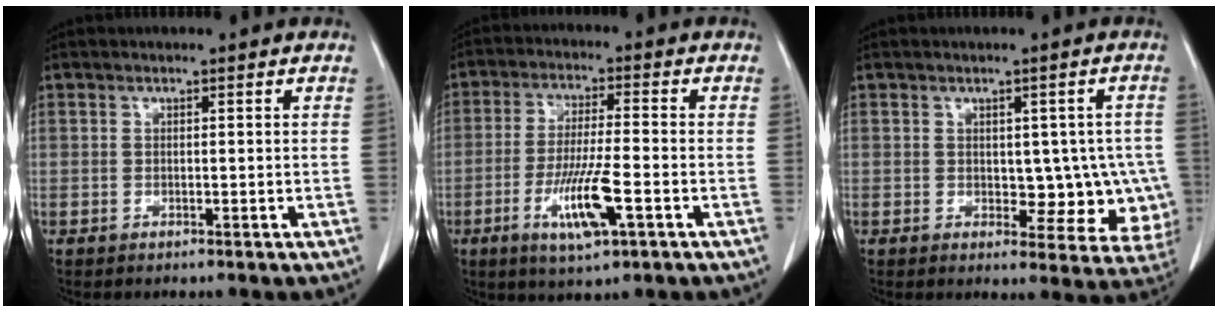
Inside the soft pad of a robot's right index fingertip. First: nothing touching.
{"total": 9.4, "force": [-3.6, 1.0, 8.6], "torque": [-0.161, -0.013, -0.061]}
{"total": 8.0, "force": [-0.6, 5.0, 6.3], "torque": [-0.044, 0.011, 0.004]}